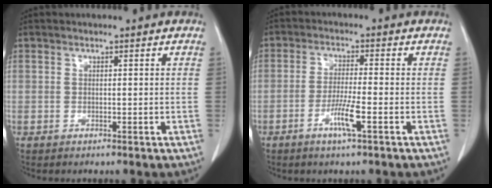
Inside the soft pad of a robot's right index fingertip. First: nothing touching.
{"total": 6.7, "force": [-3.0, 0.1, 6.0], "torque": [-0.115, -0.009, -0.056]}